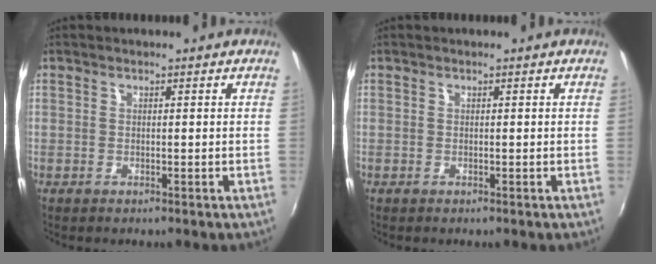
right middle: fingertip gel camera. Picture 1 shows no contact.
{"total": 0.0}